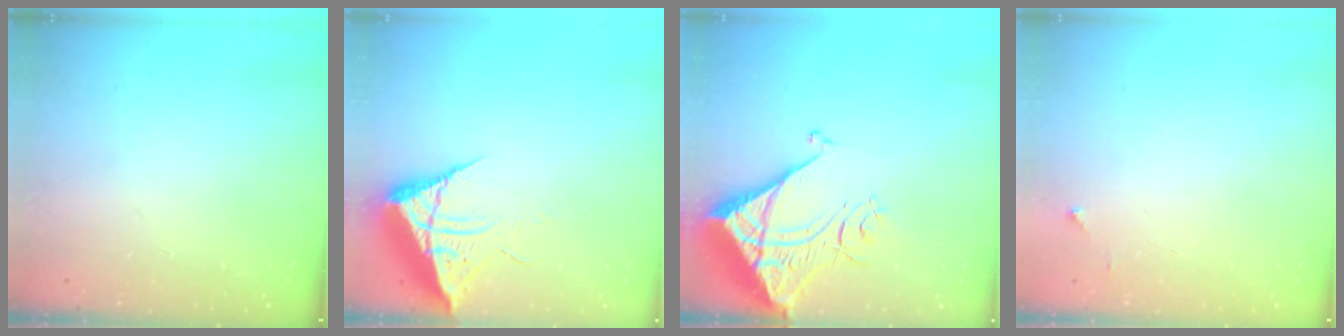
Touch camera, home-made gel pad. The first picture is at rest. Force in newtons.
{"total": 13.1, "press": 13.1, "slide": 0.9}
{"total": 10.3, "press": 10.3, "slide": 1.3}
{"total": 2.0, "press": 2.0, "slide": 0.2}